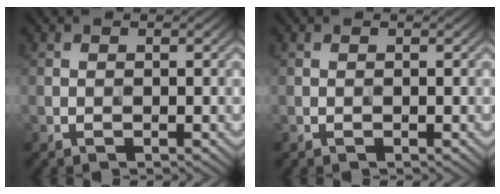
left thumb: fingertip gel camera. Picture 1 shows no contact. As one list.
[{"total": 0.0}]